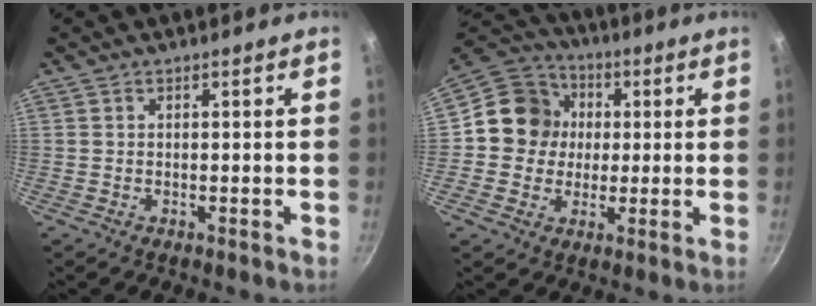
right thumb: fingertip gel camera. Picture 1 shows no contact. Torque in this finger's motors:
{"motor_torque": [0.40, 2.08, 0.66, -0.89, 0.29]}